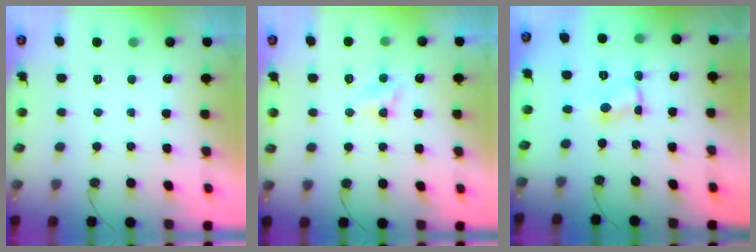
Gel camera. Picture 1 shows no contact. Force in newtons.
{"total": 3.2, "press": 3.1, "slide": 0.5}
{"total": 0.8, "press": 0.6, "slide": 0.5}